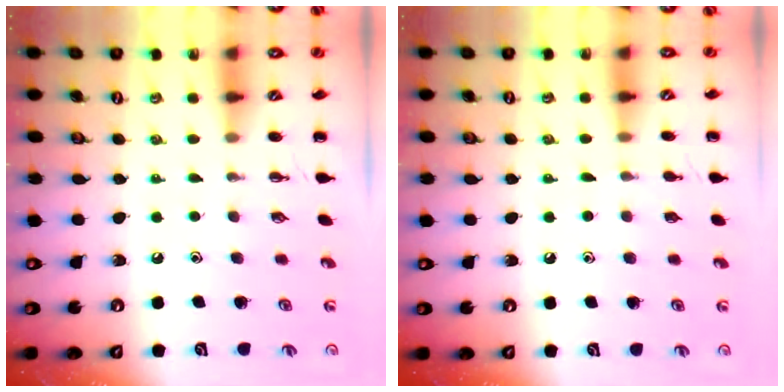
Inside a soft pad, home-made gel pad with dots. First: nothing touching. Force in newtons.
{"total": 2.6, "press": 2.4, "slide": 1.0}